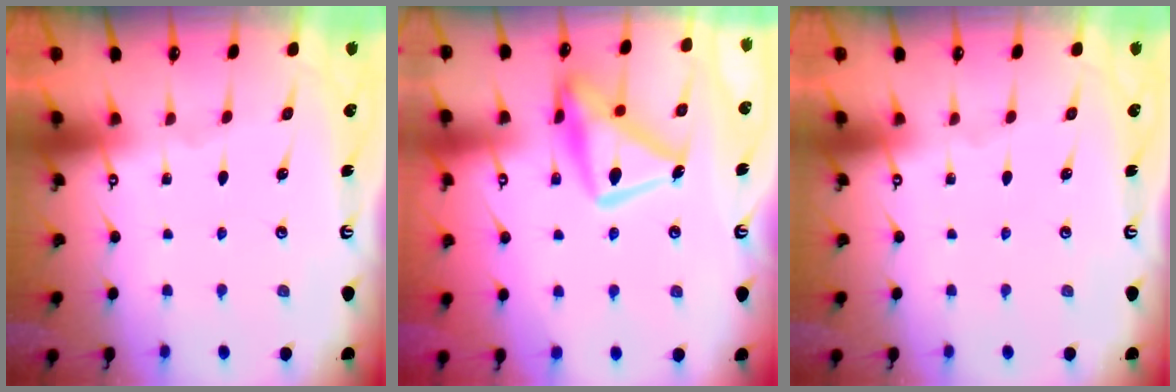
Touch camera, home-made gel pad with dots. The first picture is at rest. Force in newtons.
{"total": 16.6, "press": 16.5, "slide": 1.5}
{"total": 0.0}